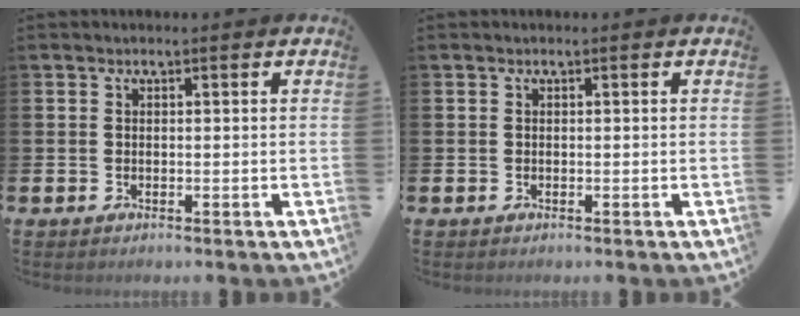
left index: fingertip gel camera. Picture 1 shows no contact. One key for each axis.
{"total": 0.0}